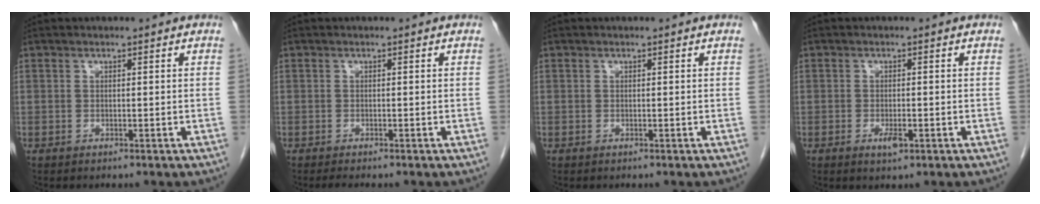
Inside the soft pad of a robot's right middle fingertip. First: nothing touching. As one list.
[{"total": 1.4, "force": [-1.2, 0.1, 0.7], "torque": [-0.014, -0.004, -0.016]}, {"total": 0.0}, {"total": 1.5, "force": [-0.6, 0.5, 1.2], "torque": [-0.021, -0.001, -0.008]}]